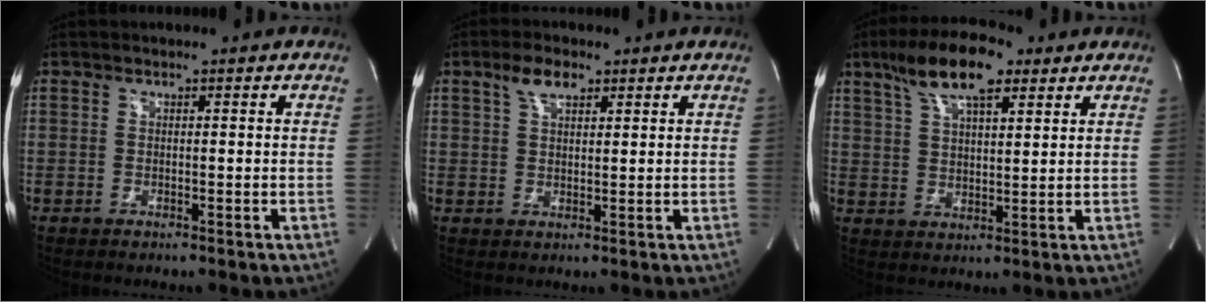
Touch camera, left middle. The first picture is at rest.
{"total": 4.1, "force": [2.5, 1.8, 2.8], "torque": [-0.058, 0.012, 0.051]}
{"total": 11.2, "force": [6.9, 3.4, 8.2], "torque": [-0.153, 0.020, 0.122]}